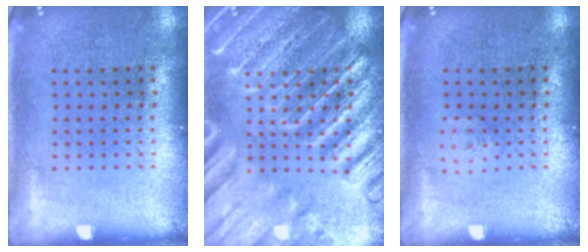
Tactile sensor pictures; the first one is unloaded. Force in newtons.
{"total": 4.1, "press": 4.1, "slide": 0.5}
{"total": 0.6, "press": 0.6, "slide": 0.1}